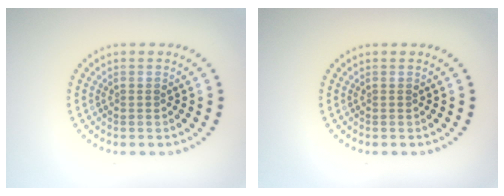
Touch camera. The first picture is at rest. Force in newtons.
{"total": 0.0}